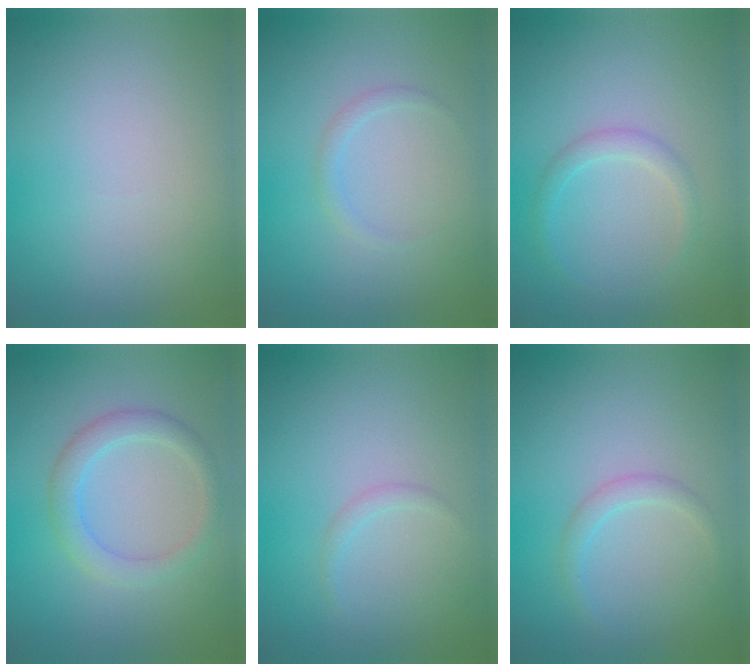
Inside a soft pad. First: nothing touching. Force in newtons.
{"total": 1.0, "press": 1.0, "slide": 0.0}
{"total": 1.6, "press": 1.6, "slide": 0.1}
{"total": 2.8, "press": 2.8, "slide": 0.2}
{"total": 0.7, "press": 0.7, "slide": 0.0}
{"total": 1.4, "press": 1.4, "slide": 0.1}